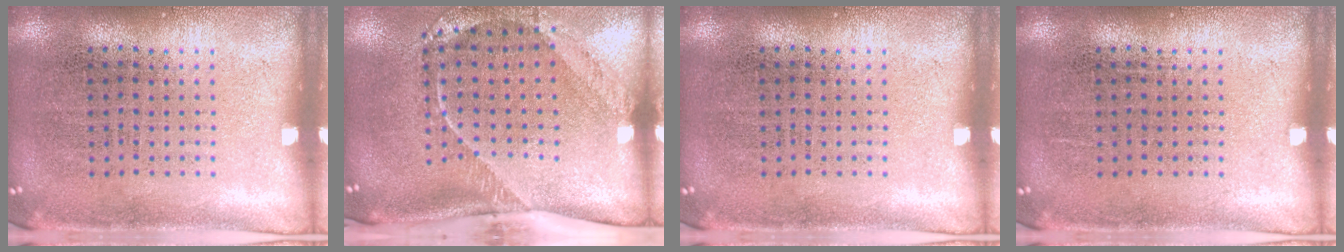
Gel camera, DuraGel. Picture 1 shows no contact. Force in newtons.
{"total": 2.7, "press": 1.8, "slide": 2.0}
{"total": 0.0}
{"total": 0.0}